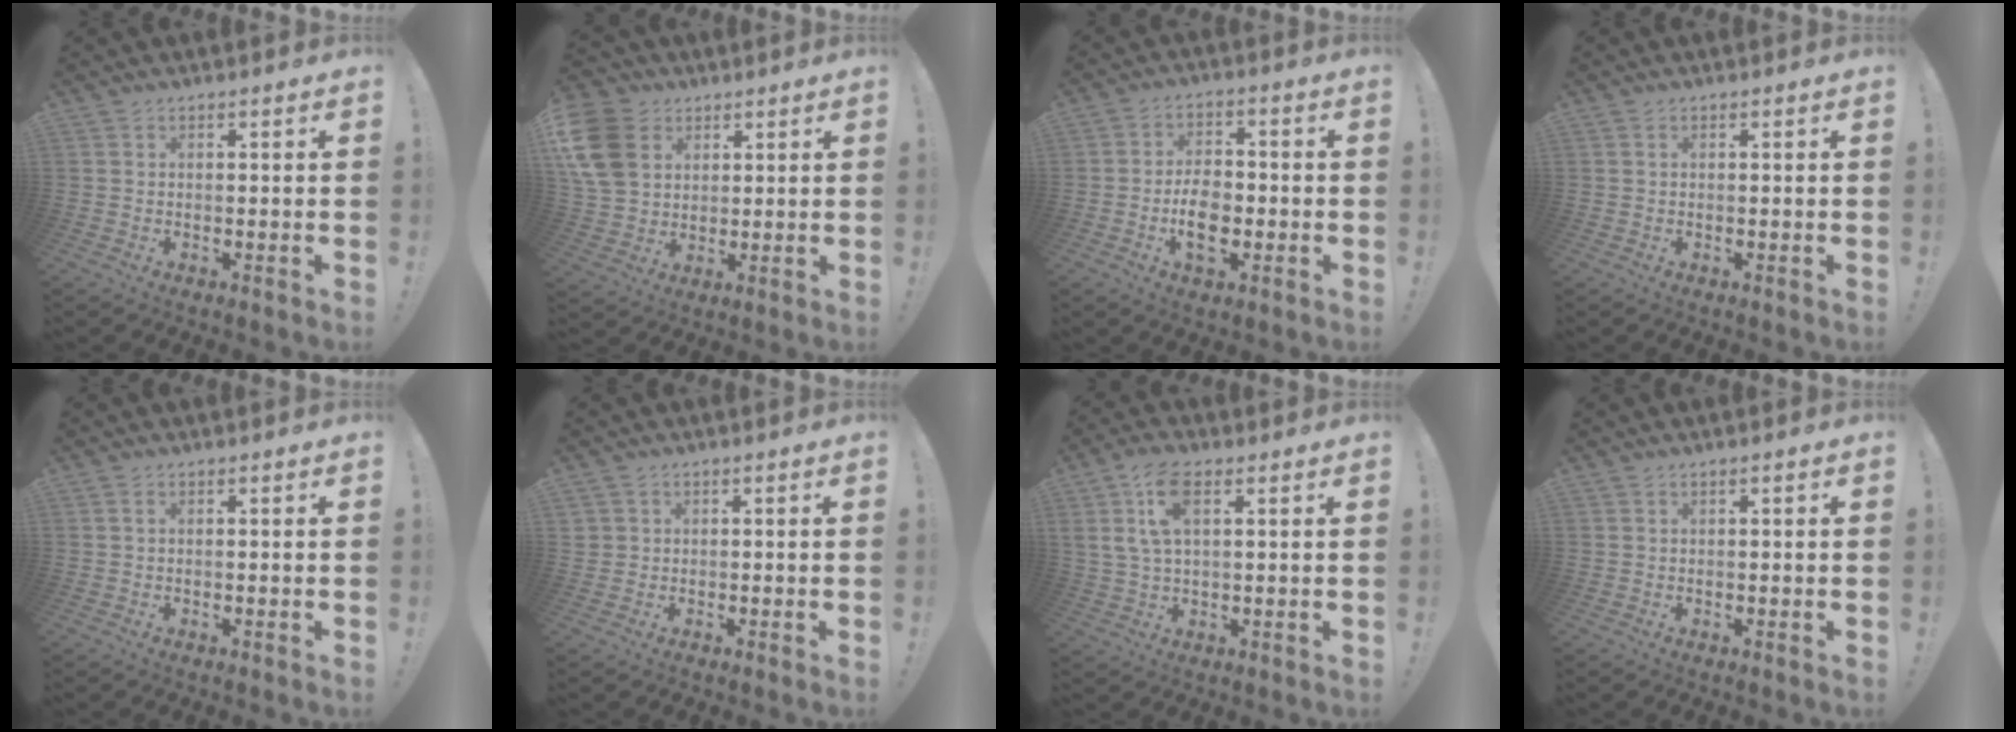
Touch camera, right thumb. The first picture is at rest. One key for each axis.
{"total": 15.3, "fx": 5.2, "fy": 12.0, "fz": 7.9, "tx": -0.138, "ty": -0.019, "tz": 0.105}
{"total": 8.8, "fx": -2.8, "fy": 5.7, "fz": 6.0, "tx": -0.103, "ty": 0.011, "tz": -0.048}
{"total": 0.0}
{"total": 0.7, "fx": 0.2, "fy": 0.1, "fz": 0.6, "tx": -0.016, "ty": 0.002, "tz": 0.004}
{"total": 1.6, "fx": 0.2, "fy": 1.5, "fz": 0.3, "tx": -0.006, "ty": 0.000, "tz": 0.003}
{"total": 9.1, "fx": 3.5, "fy": 4.0, "fz": 7.4, "tx": -0.138, "ty": 0.005, "tz": 0.065}
{"total": 0.6, "fx": 0.1, "fy": 0.1, "fz": 0.6, "tx": -0.006, "ty": -0.001, "tz": 0.000}